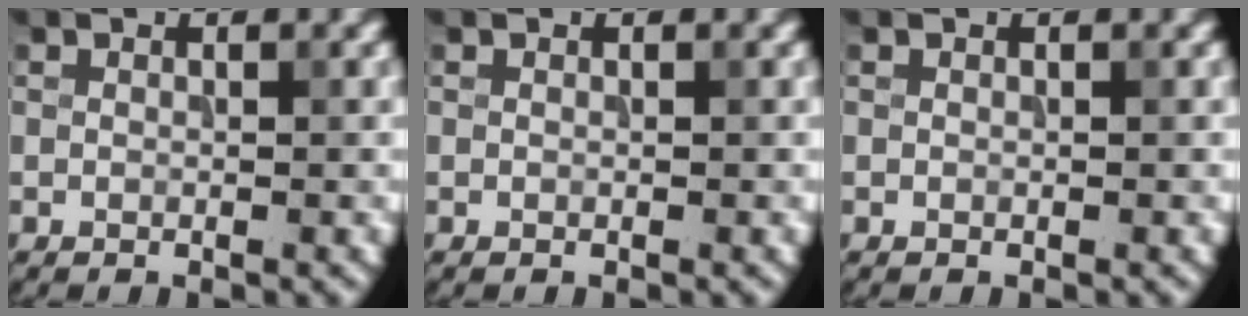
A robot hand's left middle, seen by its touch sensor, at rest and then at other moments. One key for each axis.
{"total": 0.0}
{"total": 0.0}